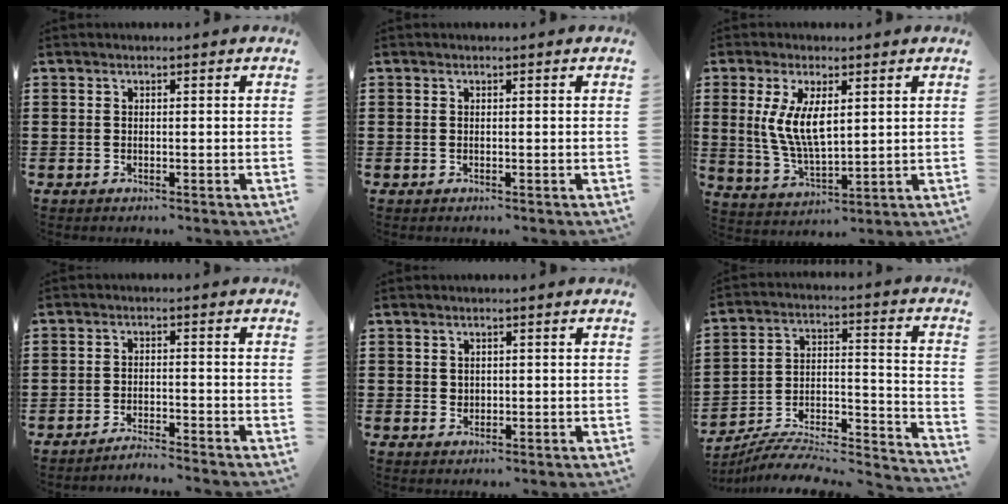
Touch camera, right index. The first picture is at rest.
{"total": 0.0}
{"total": 7.6, "force": [1.6, 3.2, 6.7], "torque": [-0.145, 0.003, 0.025]}
{"total": 2.5, "force": [-2.5, -0.3, 0.2], "torque": [-0.007, 0.002, -0.052]}
{"total": 1.1, "force": [0.6, 0.9, 0.1], "torque": [-0.003, 0.005, 0.012]}
{"total": 6.6, "force": [-6.1, 1.3, 2.3], "torque": [-0.035, -0.005, -0.123]}